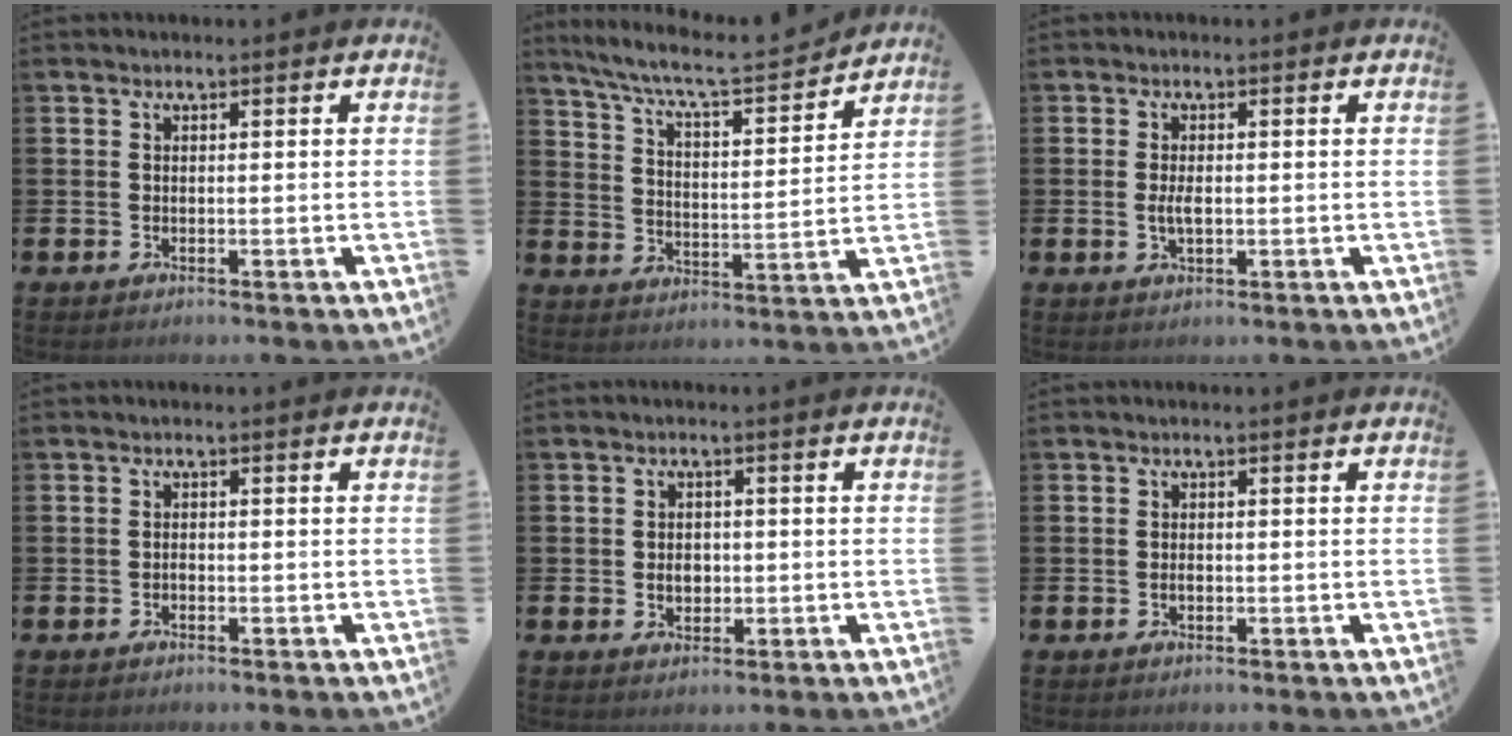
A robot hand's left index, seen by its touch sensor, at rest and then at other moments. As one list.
[{"total": 7.9, "force": [7.3, 0.9, 3.0], "torque": [-0.087, -0.051, 0.122]}, {"total": 2.3, "force": [-0.1, 1.1, 2.1], "torque": [-0.035, 0.000, -0.003]}, {"total": 0.6, "force": [-0.4, 0.3, 0.2], "torque": [-0.008, 0.000, -0.008]}, {"total": 2.4, "force": [-0.2, 2.0, 1.4], "torque": [-0.010, -0.002, -0.010]}, {"total": 0.9, "force": [-0.2, 0.5, 0.7], "torque": [-0.016, 0.003, -0.004]}]